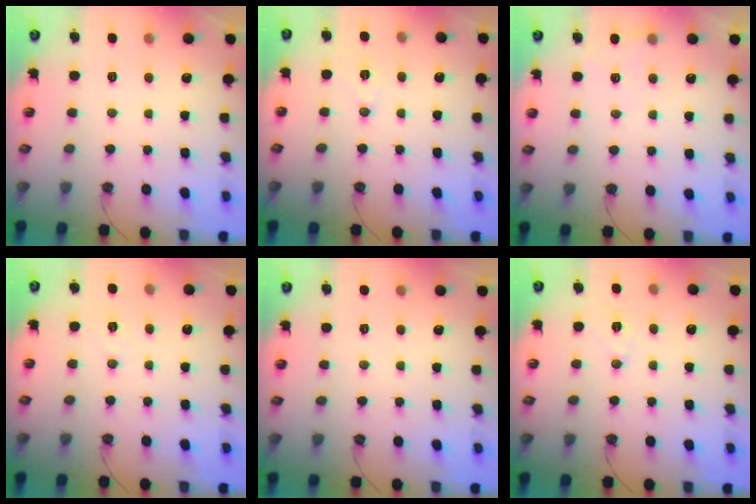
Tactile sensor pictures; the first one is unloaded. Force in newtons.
{"total": 7.2, "press": 5.6, "slide": 4.6}
{"total": 4.0, "press": 2.5, "slide": 3.1}
{"total": 6.1, "press": 4.1, "slide": 4.5}
{"total": 0.0}
{"total": 6.6, "press": 5.5, "slide": 3.6}